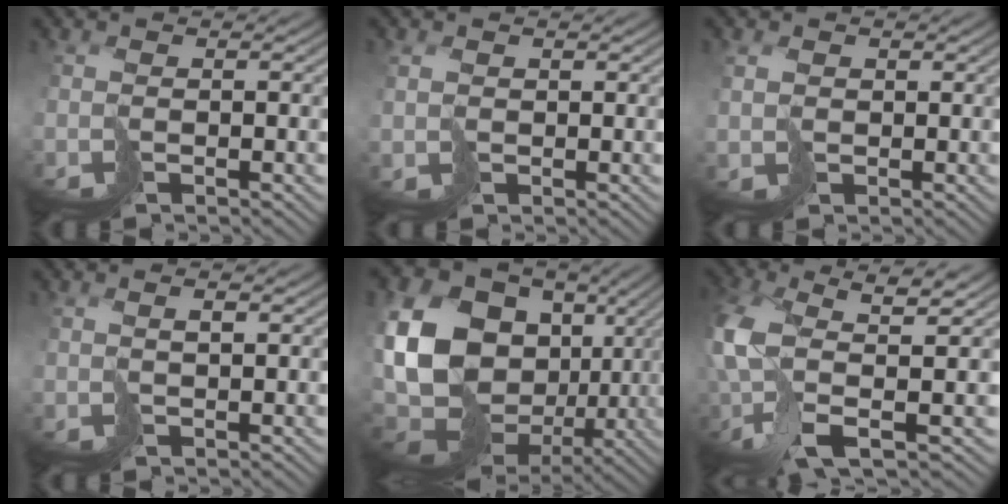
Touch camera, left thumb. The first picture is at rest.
{"total": 1.3, "force": [1.0, 0.9, -0.2], "torque": [0.003, 0.000, 0.025]}
{"total": 1.6, "force": [1.1, 1.2, -0.1], "torque": [0.000, 0.000, 0.026]}
{"total": 1.4, "force": [0.9, 0.2, 1.0], "torque": [-0.015, 0.005, 0.019]}
{"total": 19.7, "force": [0.5, 15.7, 11.9], "torque": [-0.290, -0.021, 0.030]}
{"total": 9.2, "force": [-0.7, 3.3, 8.5], "torque": [-0.191, -0.011, -0.022]}